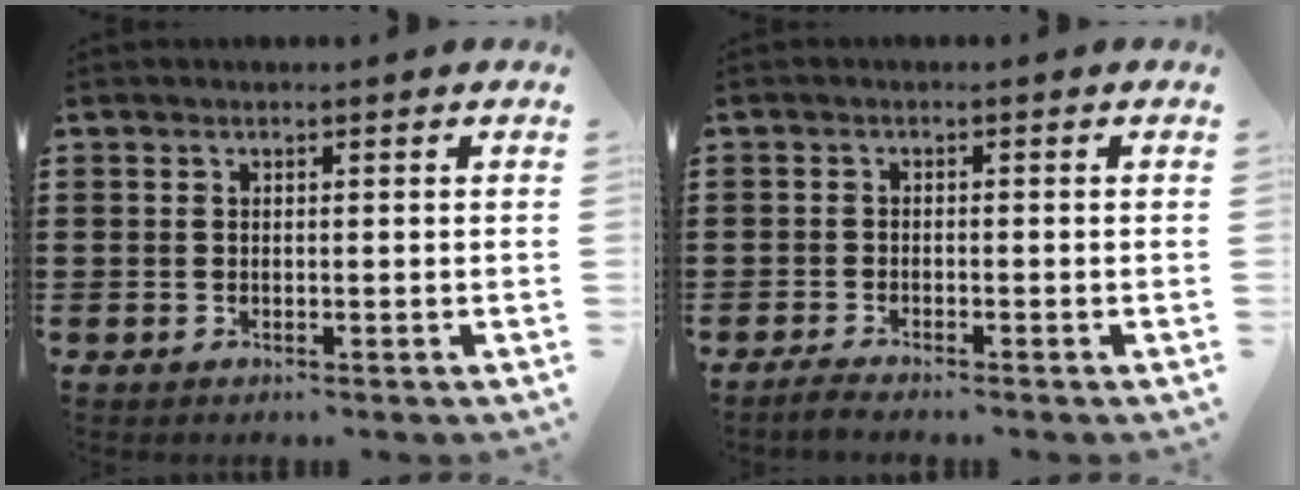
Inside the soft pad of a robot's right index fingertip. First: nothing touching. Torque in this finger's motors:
{"motor_torque": [-0.19, 0.21, 0.09, 0.00]}